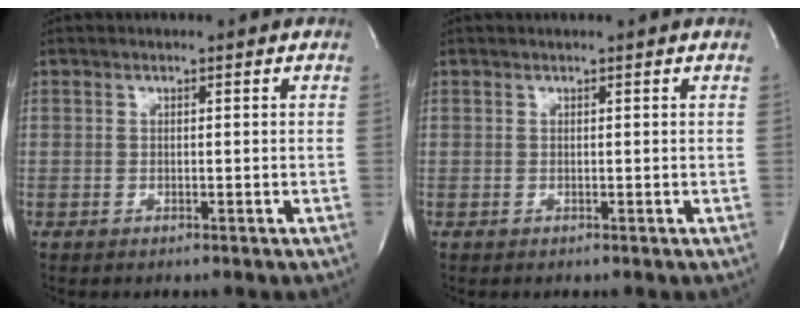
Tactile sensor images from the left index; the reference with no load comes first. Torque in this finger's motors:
{"motor_torque": [-0.32, 0.18, -0.03, -0.01]}